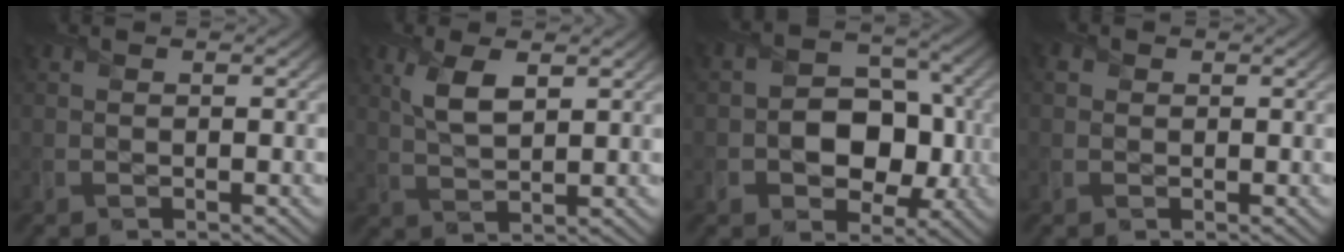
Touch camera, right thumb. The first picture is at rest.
{"total": 4.7, "force": [2.0, 2.1, 3.7], "torque": [-0.088, 0.002, 0.039]}
{"total": 8.6, "force": [-1.4, 6.4, 5.6], "torque": [-0.076, -0.001, -0.038]}
{"total": 1.2, "force": [0.2, 1.1, 0.2], "torque": [0.000, -0.003, -0.002]}